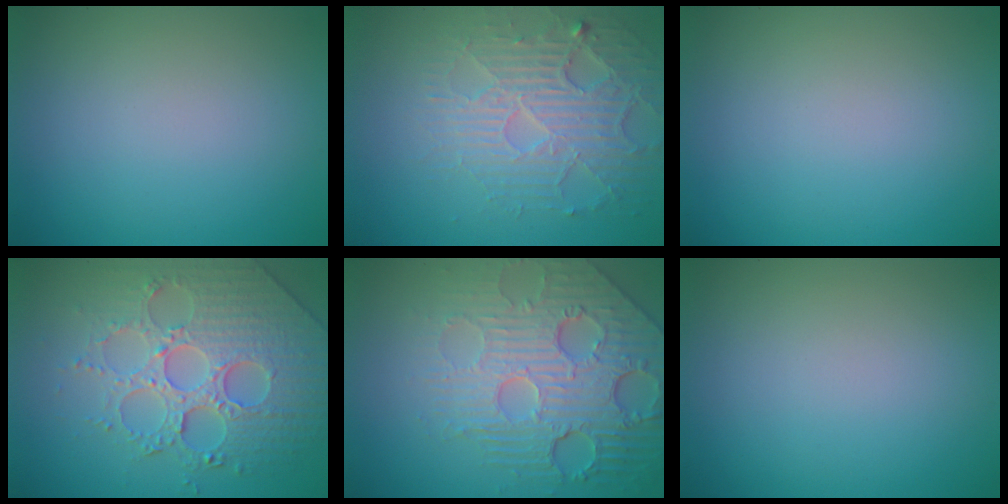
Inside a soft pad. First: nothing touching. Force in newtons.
{"total": 4.6, "press": 4.1, "slide": 2.1}
{"total": 0.0}
{"total": 6.7, "press": 5.7, "slide": 3.4}
{"total": 7.8, "press": 5.6, "slide": 5.4}
{"total": 0.0}